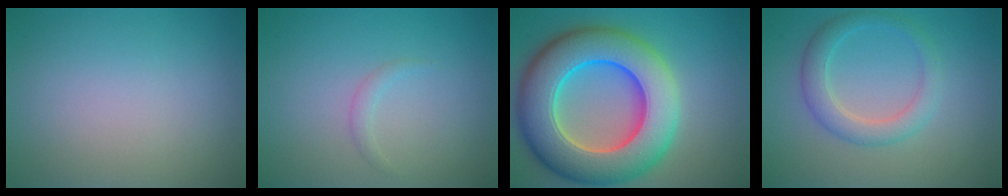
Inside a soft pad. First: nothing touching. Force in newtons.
{"total": 0.9, "press": 0.9, "slide": 0.0}
{"total": 13.3, "press": 13.1, "slide": 2.1}
{"total": 3.2, "press": 3.2, "slide": 0.2}